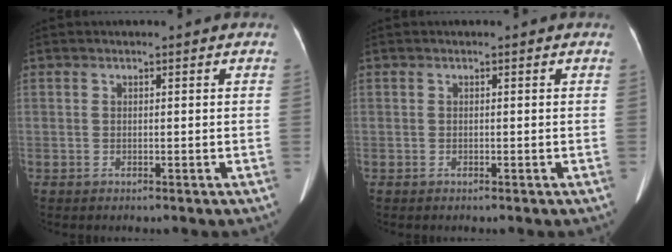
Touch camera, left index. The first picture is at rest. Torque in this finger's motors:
{"motor_torque": [0.04, 0.06, 0.00, 0.00]}